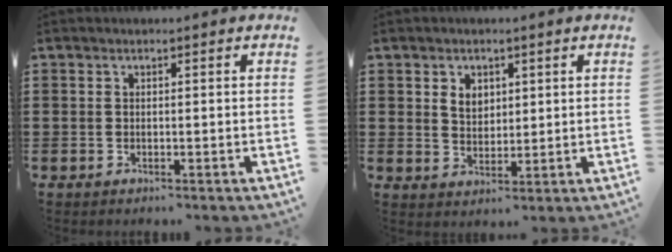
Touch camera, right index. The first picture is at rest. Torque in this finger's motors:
{"motor_torque": [0.07, -0.06, 0.23, 0.04]}